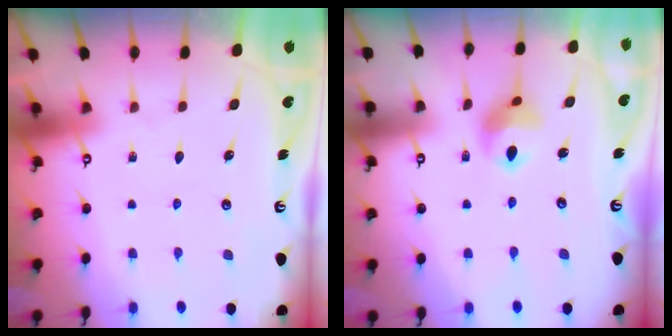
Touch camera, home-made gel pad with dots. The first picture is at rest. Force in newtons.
{"total": 9.0, "press": 8.9, "slide": 1.1}